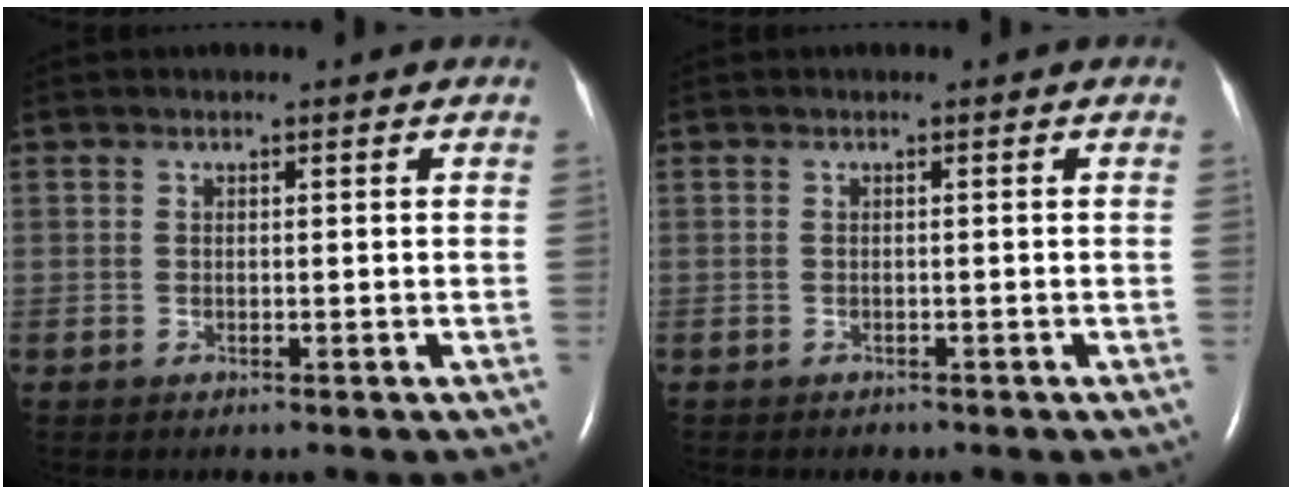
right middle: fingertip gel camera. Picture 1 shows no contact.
{"total": 0.6, "force": [-0.5, 0.3, 0.0], "torque": [-0.010, 0.000, -0.008]}